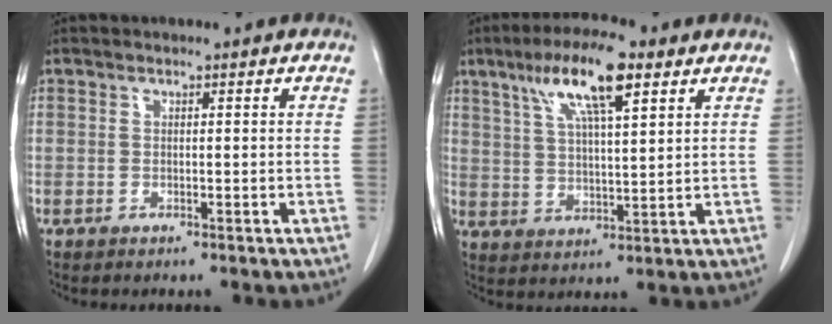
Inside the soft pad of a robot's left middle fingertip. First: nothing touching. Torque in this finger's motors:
{"motor_torque": [1.51, -0.64, 0.50, 0.19]}